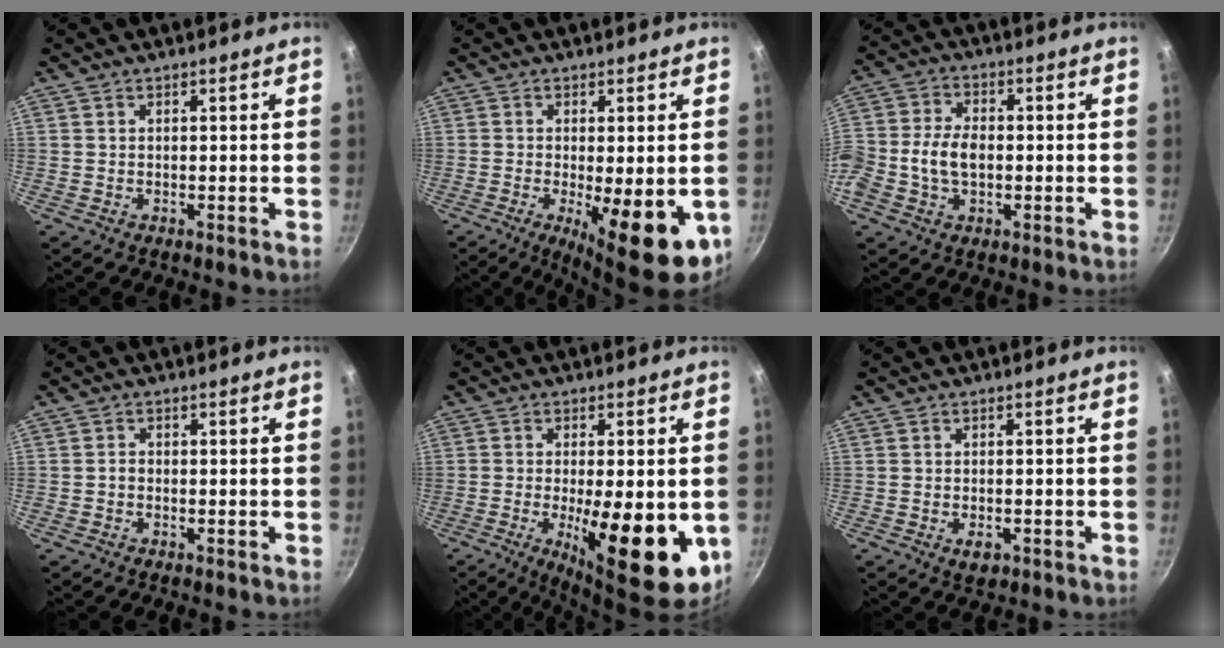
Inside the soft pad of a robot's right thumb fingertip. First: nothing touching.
{"total": 13.2, "force": [-3.7, 4.1, 11.9], "torque": [-0.155, -0.012, -0.041]}
{"total": 9.7, "force": [-1.6, 6.9, 6.7], "torque": [-0.127, 0.027, -0.042]}
{"total": 1.2, "force": [-0.4, 0.9, 0.6], "torque": [-0.008, 0.008, -0.009]}
{"total": 16.8, "force": [-3.8, 5.5, 15.4], "torque": [-0.210, -0.005, -0.047]}
{"total": 2.9, "force": [-1.1, 1.7, 2.0], "torque": [-0.031, 0.002, -0.015]}